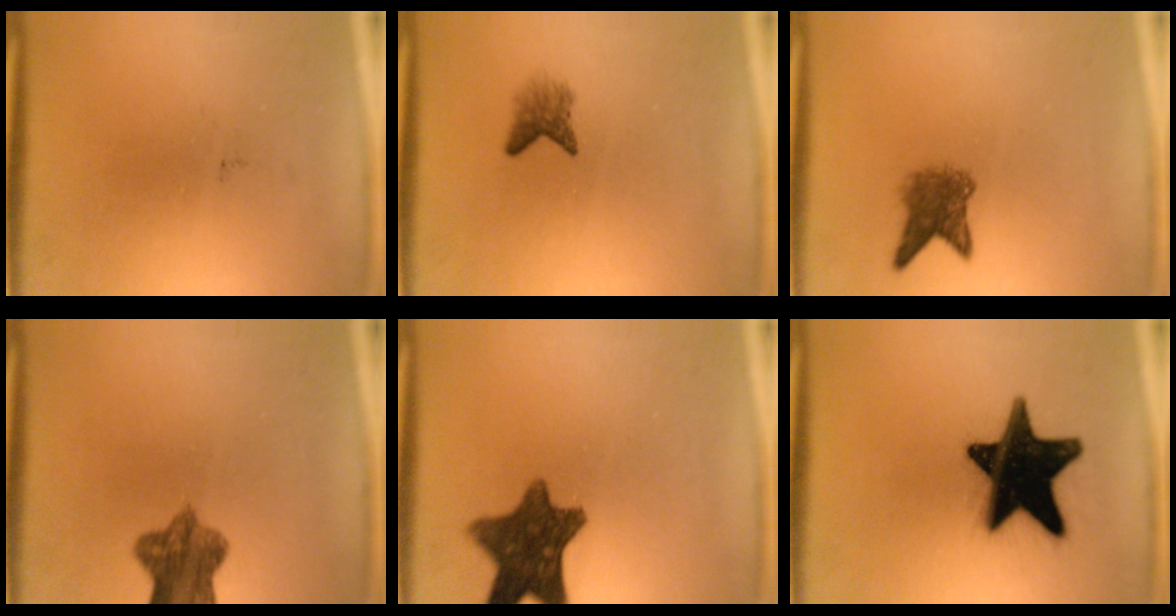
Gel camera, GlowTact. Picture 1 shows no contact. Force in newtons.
{"total": 2.3}
{"total": 4.2}
{"total": 7.6}
{"total": 11.0}
{"total": 19.9}